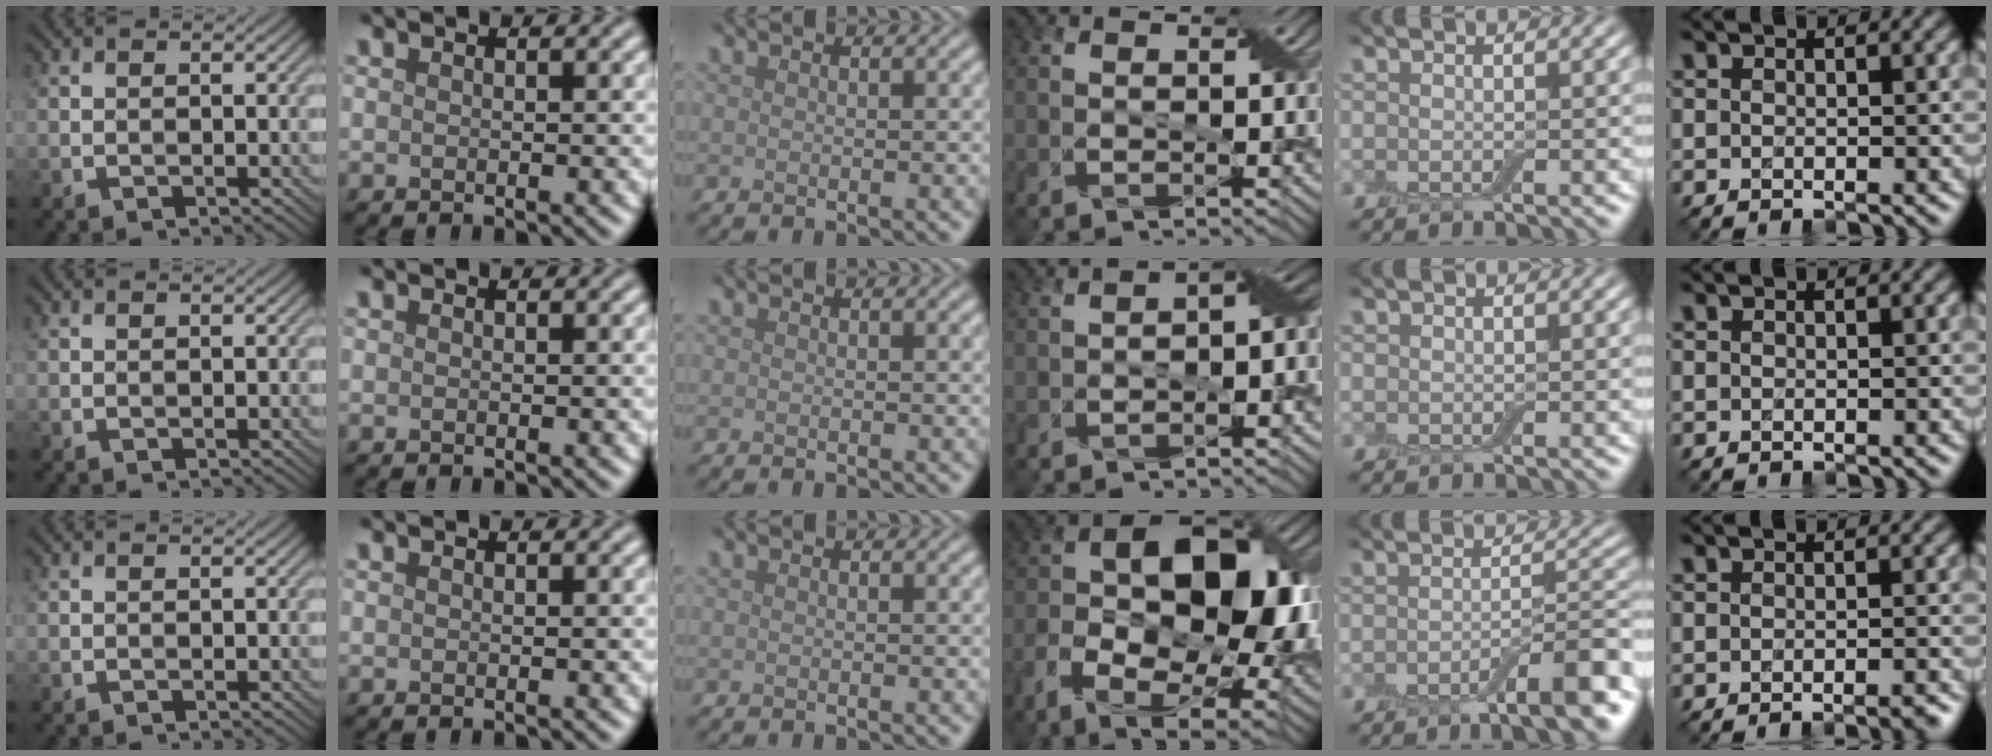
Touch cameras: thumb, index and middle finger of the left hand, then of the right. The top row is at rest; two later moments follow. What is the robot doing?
{"motion": "insert", "object": "backpack"}